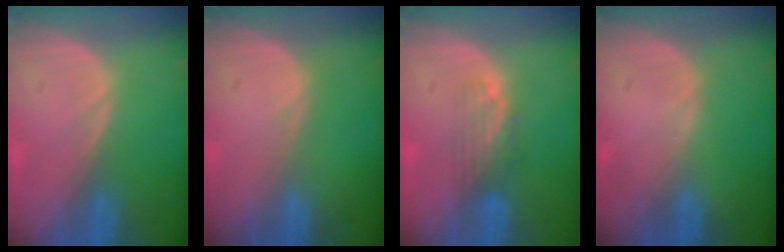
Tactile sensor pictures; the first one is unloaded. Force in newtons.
{"total": 0.0}
{"total": 3.3, "press": 2.8, "slide": 1.6}
{"total": 0.0}